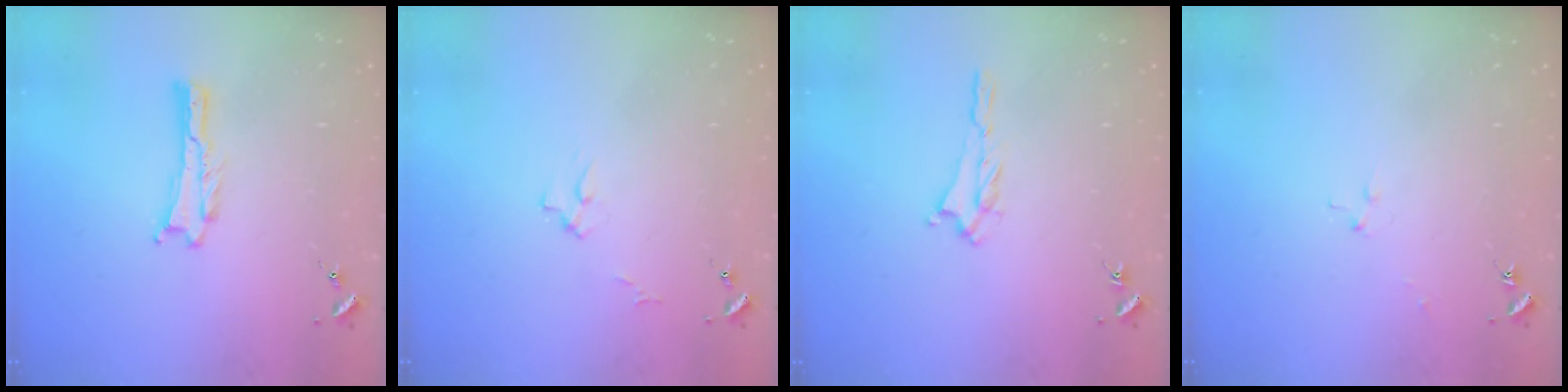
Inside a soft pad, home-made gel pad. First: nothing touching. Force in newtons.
{"total": 2.7, "press": 2.7, "slide": 0.3}
{"total": 1.2, "press": 1.1, "slide": 0.5}
{"total": 2.5, "press": 2.5, "slide": 0.3}